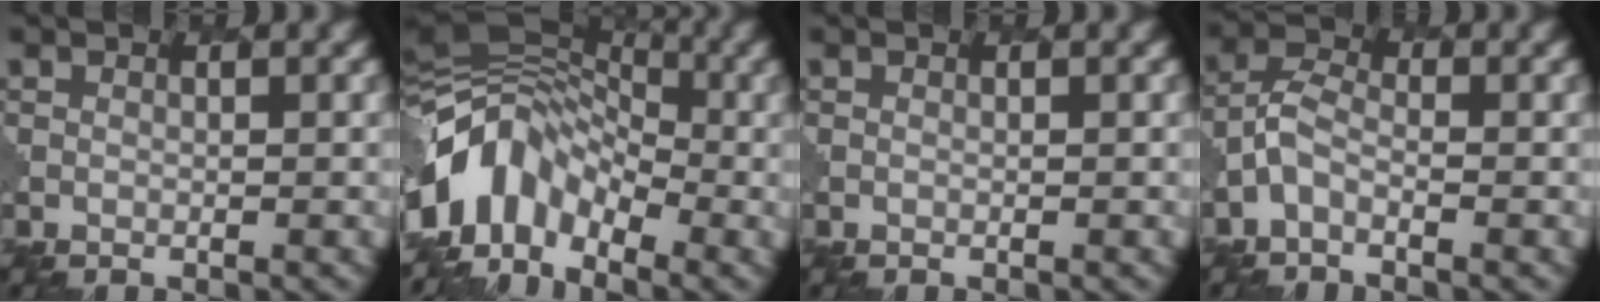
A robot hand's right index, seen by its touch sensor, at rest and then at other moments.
{"total": 9.0, "force": [-3.6, 5.8, 5.8], "torque": [-0.095, 0.010, -0.079]}
{"total": 0.0}
{"total": 2.0, "force": [-1.1, 1.0, 1.3], "torque": [-0.031, 0.008, -0.032]}